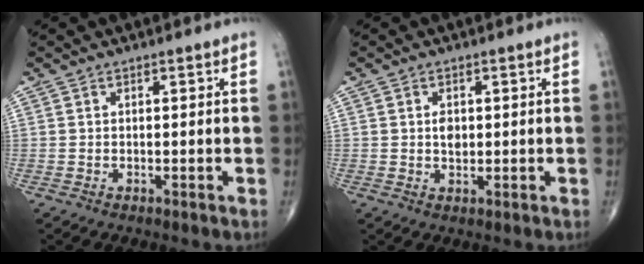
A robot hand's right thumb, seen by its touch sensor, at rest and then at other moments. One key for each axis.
{"total": 2.5, "fx": 0.3, "fy": 1.6, "fz": 1.9, "tx": -0.024, "ty": -0.001, "tz": 0.005}